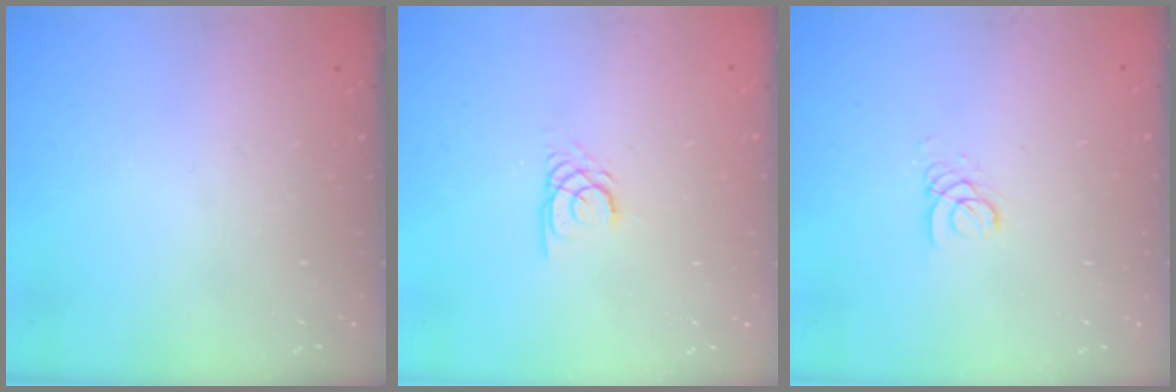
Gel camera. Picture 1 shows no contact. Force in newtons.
{"total": 2.4, "press": 2.4, "slide": 0.2}
{"total": 2.6, "press": 2.6, "slide": 0.2}